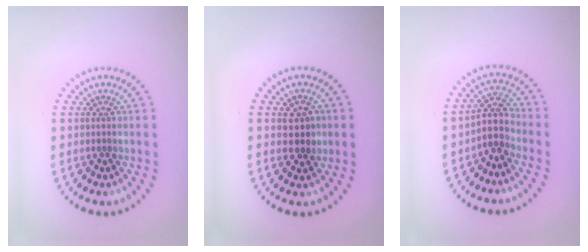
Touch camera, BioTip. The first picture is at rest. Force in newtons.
{"total": 2.4, "press": 2.3, "slide": 0.6}
{"total": 2.9, "press": 2.3, "slide": 1.7}